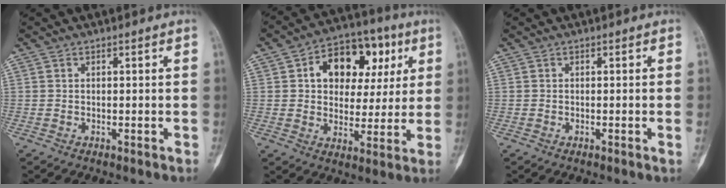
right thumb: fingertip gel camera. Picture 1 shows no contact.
{"total": 16.0, "force": [5.0, 10.9, 10.5], "torque": [-0.101, 0.013, 0.075]}
{"total": 0.7, "force": [-0.1, -0.2, 0.7], "torque": [-0.010, 0.003, -0.001]}